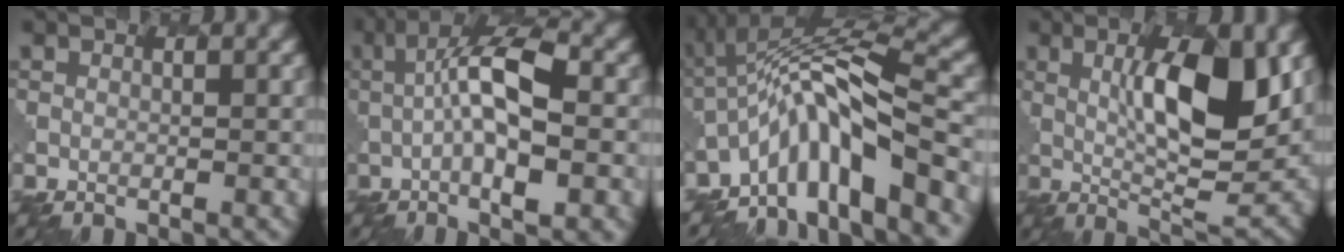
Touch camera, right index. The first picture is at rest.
{"total": 8.7, "force": [-0.5, 2.3, 8.3], "torque": [-0.139, 0.012, -0.008]}
{"total": 9.1, "force": [-4.7, 2.3, 7.4], "torque": [-0.122, 0.016, -0.085]}
{"total": 10.0, "force": [2.0, 2.8, 9.4], "torque": [-0.140, -0.005, 0.044]}